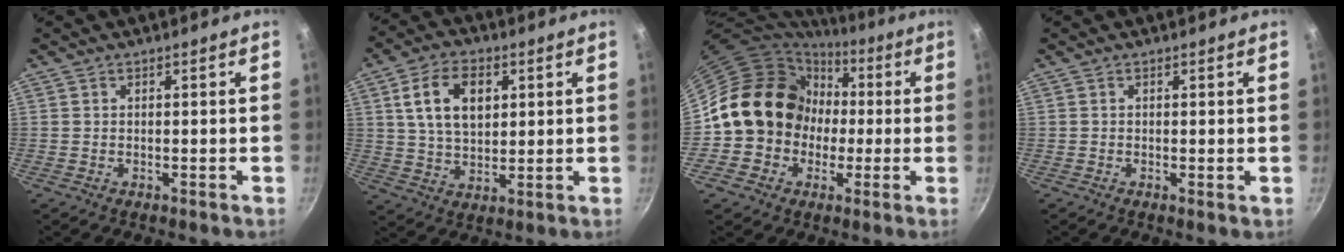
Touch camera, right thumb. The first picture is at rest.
{"total": 11.5, "force": [3.3, 7.3, 8.2], "torque": [-0.128, -0.004, 0.058]}
{"total": 17.8, "force": [0.3, 15.6, 8.5], "torque": [-0.118, 0.048, 0.006]}
{"total": 0.6, "force": [0.2, 0.1, 0.5], "torque": [-0.009, -0.003, 0.000]}